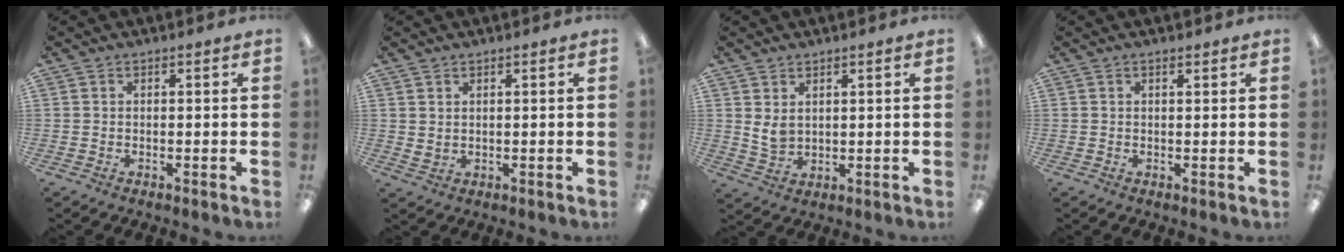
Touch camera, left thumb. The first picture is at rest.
{"total": 1.9, "force": [1.7, 0.6, 0.4], "torque": [-0.002, -0.008, 0.031]}
{"total": 4.6, "force": [2.2, 3.1, 2.6], "torque": [-0.068, -0.009, 0.040]}
{"total": 0.9, "force": [0.8, 0.1, 0.3], "torque": [-0.007, 0.000, 0.015]}